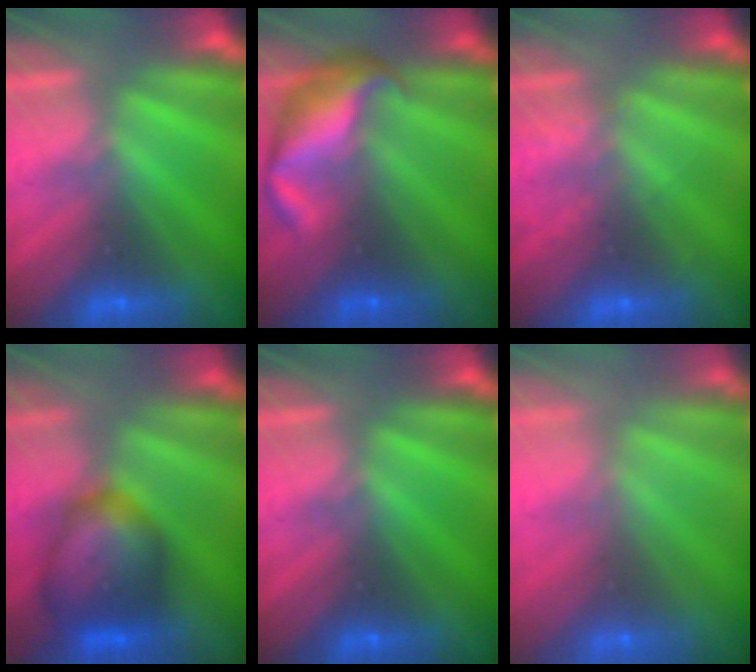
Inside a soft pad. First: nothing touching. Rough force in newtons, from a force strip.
{"total": 7.0}
{"total": 2.1}
{"total": 5.9}
{"total": 0.0}
{"total": 6.0}